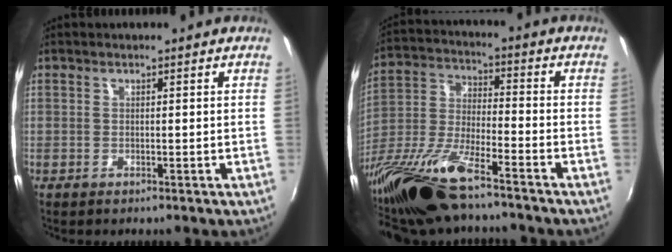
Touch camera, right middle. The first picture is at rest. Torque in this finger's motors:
{"motor_torque": [1.12, -1.02, 0.43, 0.21]}